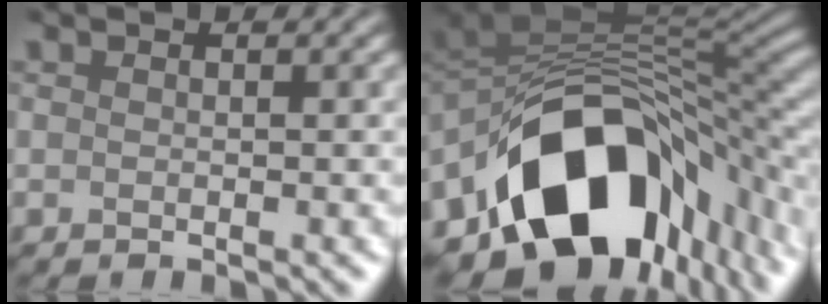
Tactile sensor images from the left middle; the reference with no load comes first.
{"total": 15.4, "force": [-5.0, 10.3, 10.2], "torque": [-0.168, -0.016, -0.061]}